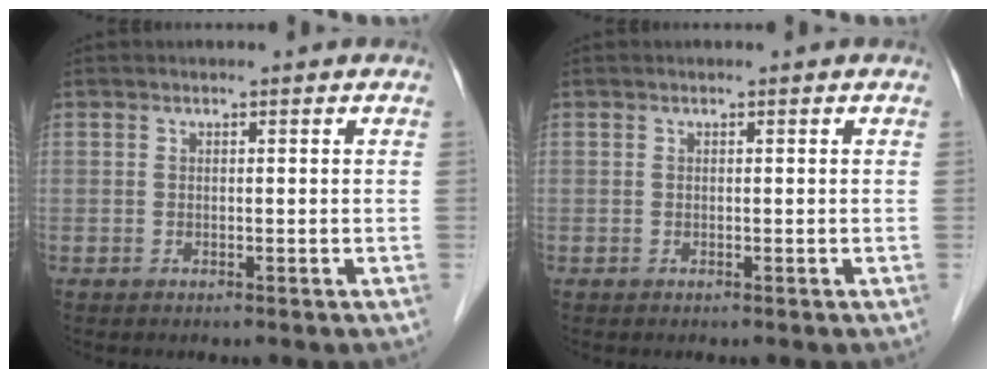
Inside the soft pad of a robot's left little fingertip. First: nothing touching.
{"total": 0.0}